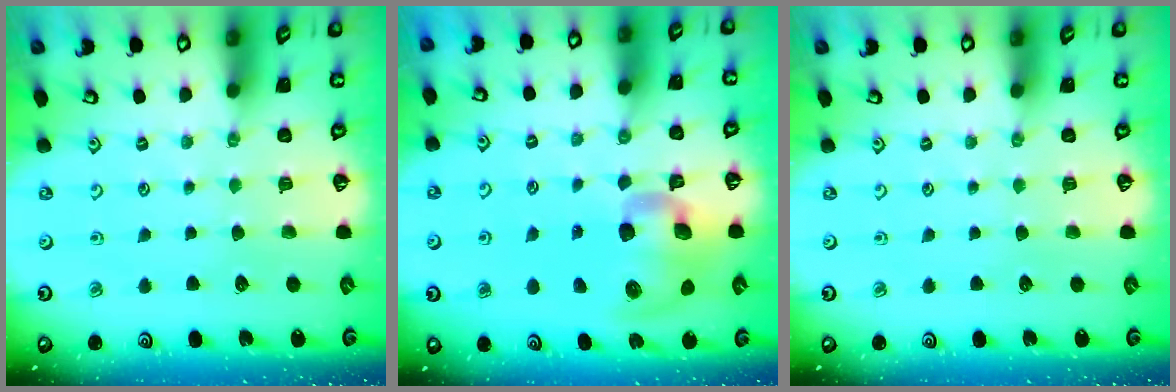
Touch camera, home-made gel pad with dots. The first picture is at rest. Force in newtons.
{"total": 14.0, "press": 13.8, "slide": 2.4}
{"total": 0.0}